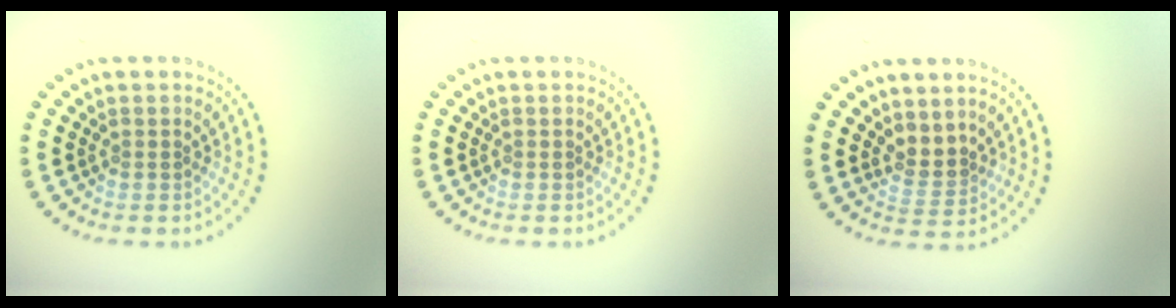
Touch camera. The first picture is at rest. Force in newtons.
{"total": 0.0}
{"total": 1.9, "press": 1.5, "slide": 1.3}